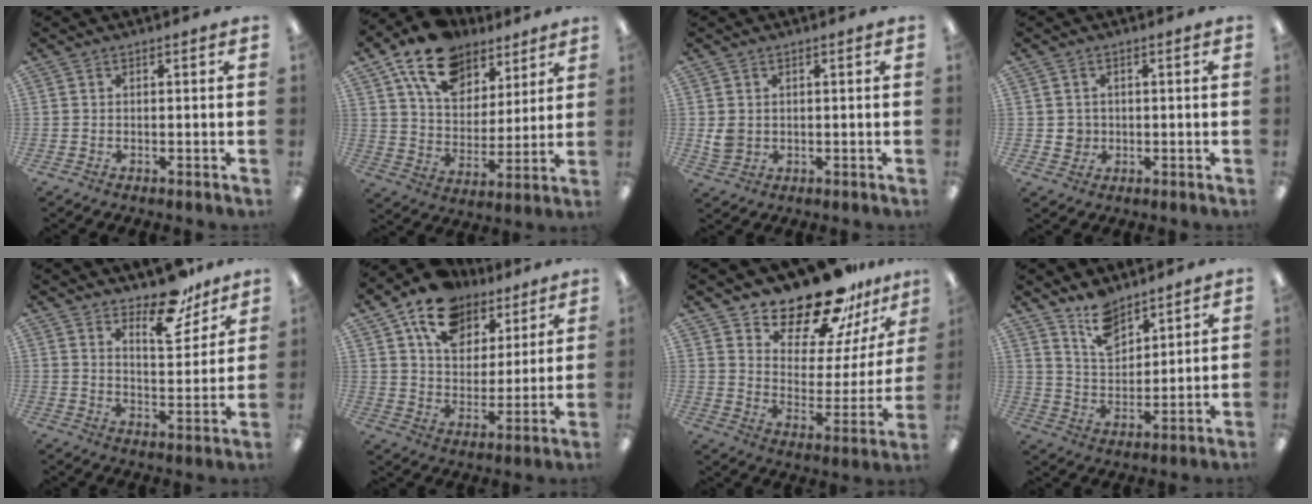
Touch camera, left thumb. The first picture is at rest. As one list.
[{"total": 16.8, "force": [11.2, 10.0, 7.4], "torque": [-0.129, -0.054, 0.206]}, {"total": 3.4, "force": [1.0, 2.8, 1.6], "torque": [-0.023, 0.000, 0.021]}, {"total": 2.7, "force": [0.3, 2.6, 0.5], "torque": [-0.006, 0.001, 0.002]}, {"total": 11.8, "force": [9.1, 4.8, 5.7], "torque": [-0.059, -0.064, 0.157]}, {"total": 15.4, "force": [10.5, 9.4, 6.3], "torque": [-0.109, -0.054, 0.192]}, {"total": 19.8, "force": [17.3, 6.6, 7.1], "torque": [-0.119, -0.133, 0.300]}, {"total": 10.2, "force": [8.2, 5.0, 3.5], "torque": [-0.067, -0.048, 0.153]}]